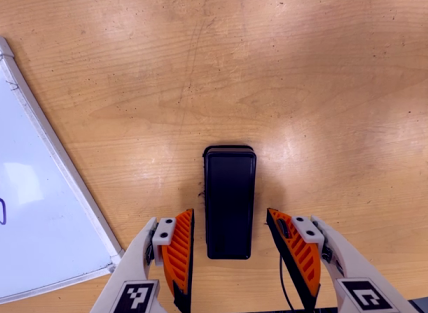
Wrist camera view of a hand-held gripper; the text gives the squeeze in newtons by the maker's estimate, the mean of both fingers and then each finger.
{"total": 0.0}